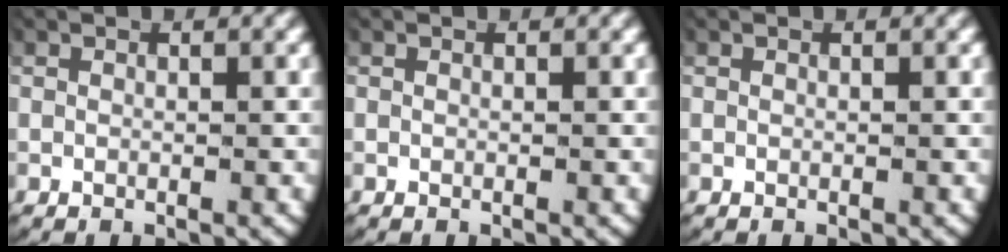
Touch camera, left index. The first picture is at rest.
{"total": 0.0}
{"total": 0.0}